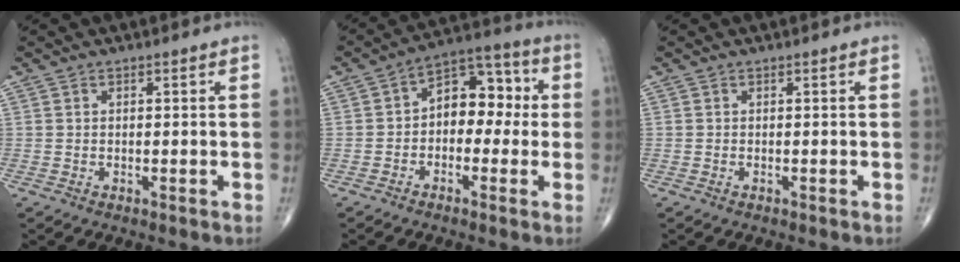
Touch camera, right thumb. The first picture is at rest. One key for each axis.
{"total": 10.4, "fx": 0.0, "fy": 7.0, "fz": 7.6, "tx": -0.071, "ty": 0.041, "tz": -0.018}
{"total": 0.0}